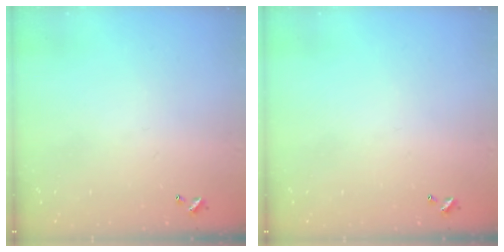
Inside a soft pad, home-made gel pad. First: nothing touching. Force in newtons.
{"total": 0.0}